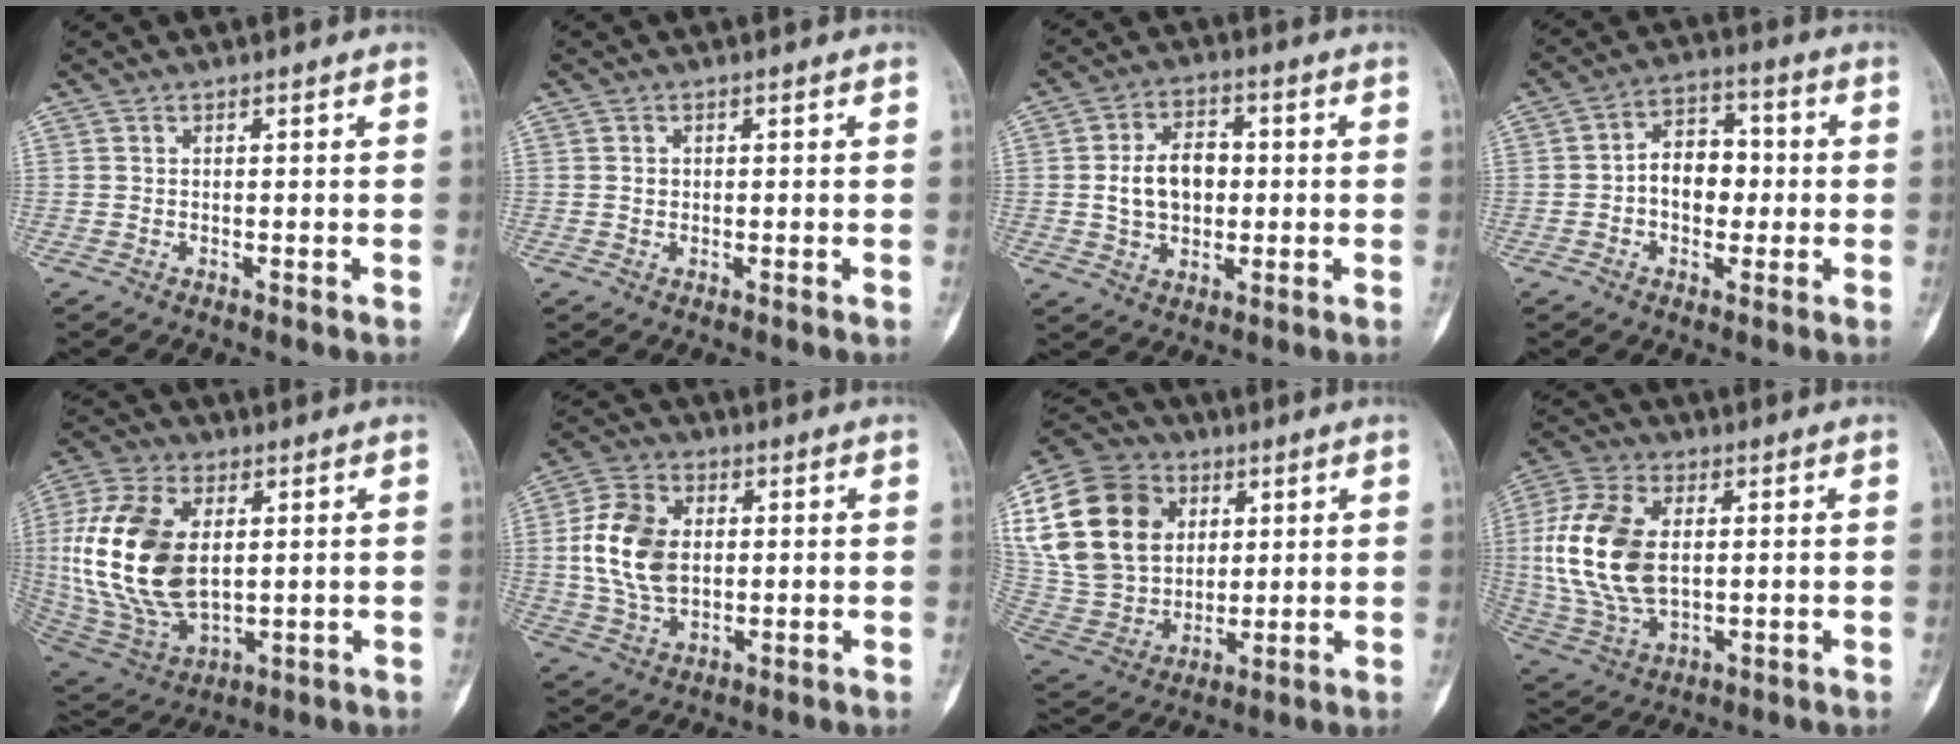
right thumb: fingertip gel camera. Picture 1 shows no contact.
{"total": 1.0, "force": [0.1, 0.9, 0.4], "torque": [-0.004, 0.003, 0.002]}
{"total": 9.3, "force": [0.2, 6.5, 6.7], "torque": [-0.094, 0.013, 0.003]}
{"total": 8.7, "force": [-0.5, 6.2, 6.2], "torque": [-0.062, 0.026, -0.019]}
{"total": 21.1, "force": [2.3, 12.5, 16.8], "torque": [-0.343, -0.012, 0.052]}
{"total": 12.6, "force": [1.1, 8.5, 9.2], "torque": [-0.169, 0.004, 0.022]}
{"total": 23.5, "force": [6.5, 18.1, 13.5], "torque": [-0.261, 0.012, 0.131]}
{"total": 16.9, "force": [1.5, 10.2, 13.4], "torque": [-0.279, -0.003, 0.034]}